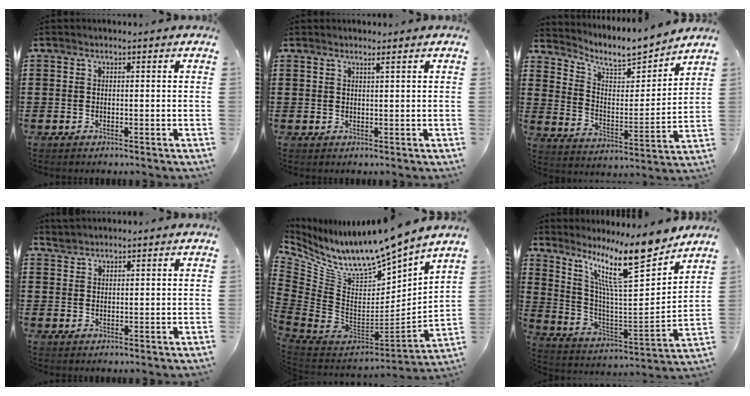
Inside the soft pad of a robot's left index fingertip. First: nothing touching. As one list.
[{"total": 1.1, "force": [0.8, -0.1, 0.7], "torque": [-0.013, -0.002, 0.016]}, {"total": 7.2, "force": [6.6, 1.5, 2.3], "torque": [-0.071, -0.046, 0.112]}, {"total": 1.9, "force": [1.8, 0.6, -0.2], "torque": [-0.002, 0.003, 0.038]}, {"total": 9.9, "force": [8.6, 2.3, 4.4], "torque": [-0.122, -0.085, 0.145]}, {"total": 14.1, "force": [10.5, 2.5, 9.0], "torque": [-0.180, -0.068, 0.171]}]